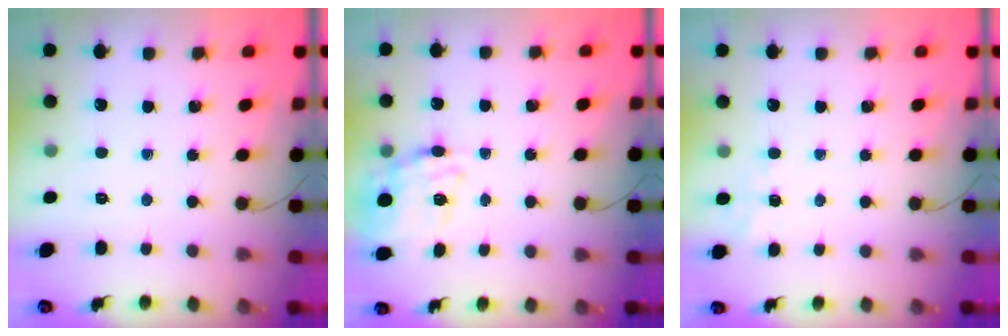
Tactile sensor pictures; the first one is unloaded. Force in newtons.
{"total": 14.9, "press": 14.5, "slide": 3.4}
{"total": 5.3, "press": 5.0, "slide": 1.7}